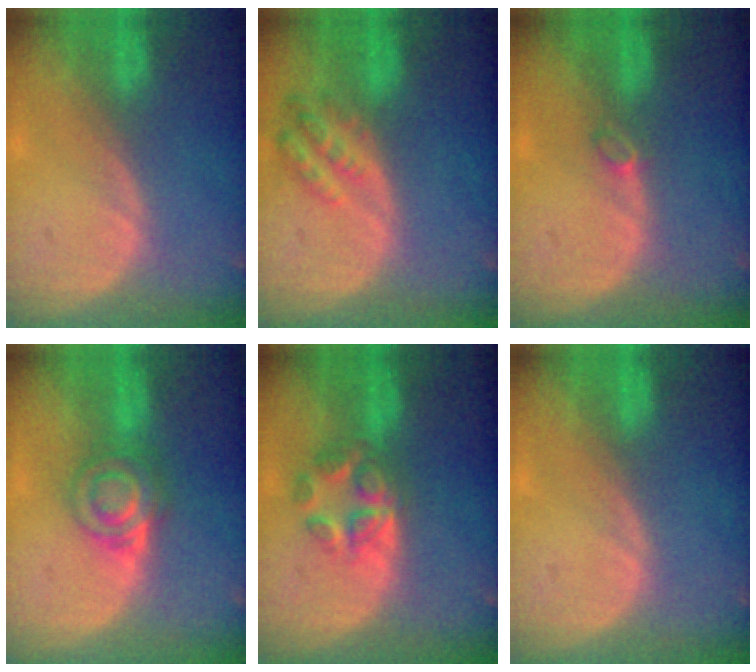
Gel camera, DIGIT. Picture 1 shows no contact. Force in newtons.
{"total": 5.4, "press": 5.0, "slide": 2.1}
{"total": 1.2, "press": 1.2, "slide": 0.4}
{"total": 6.5, "press": 5.5, "slide": 3.4}
{"total": 5.9, "press": 5.3, "slide": 2.5}
{"total": 0.5, "press": 0.0, "slide": 0.5}